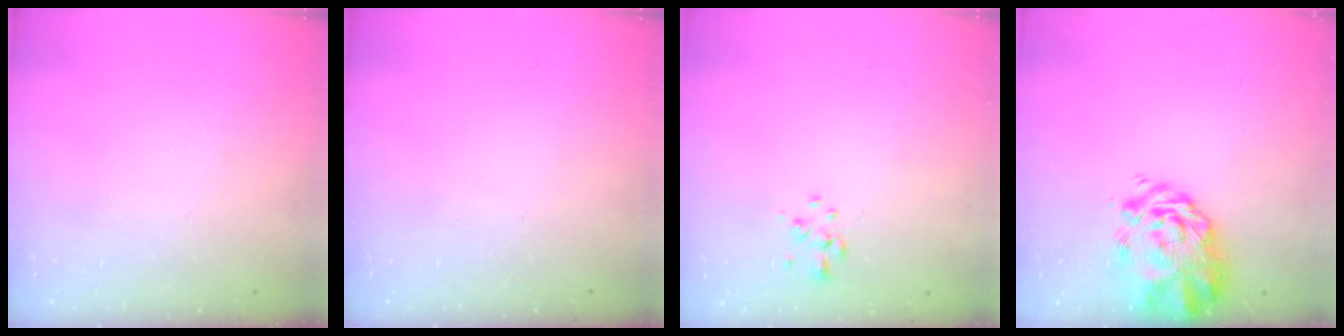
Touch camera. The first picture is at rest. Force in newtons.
{"total": 0.0}
{"total": 1.3, "press": 1.1, "slide": 0.6}
{"total": 3.9, "press": 3.5, "slide": 1.7}